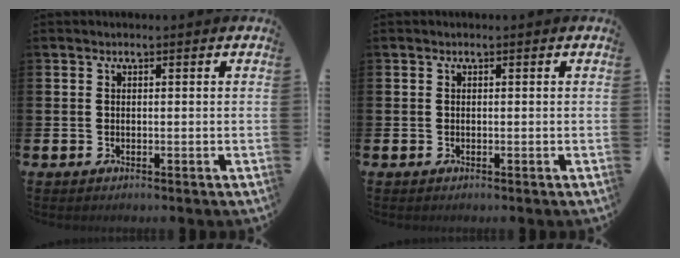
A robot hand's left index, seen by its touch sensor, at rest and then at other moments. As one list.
[{"total": 0.0}]